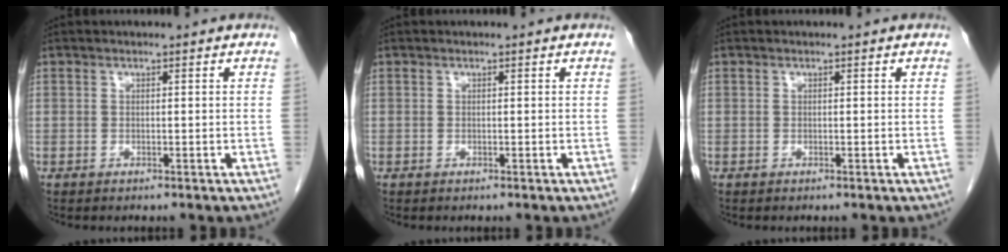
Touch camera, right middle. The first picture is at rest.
{"total": 0.0}
{"total": 0.0}